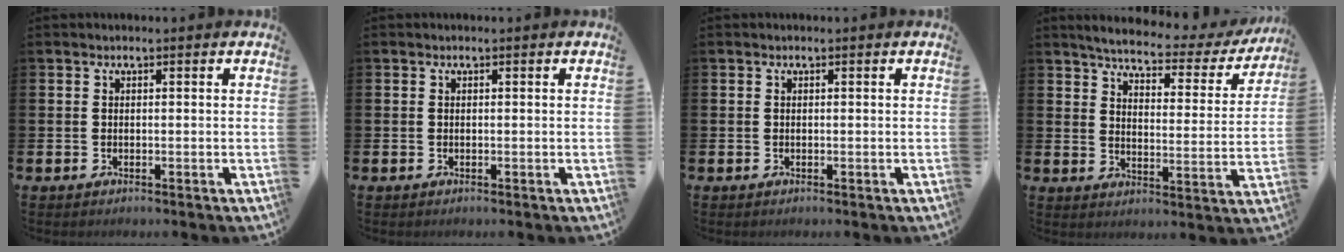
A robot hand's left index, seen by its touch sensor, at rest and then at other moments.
{"total": 0.0}
{"total": 0.0}
{"total": 5.2, "force": [4.6, 1.2, 2.2], "torque": [-0.059, -0.033, 0.071]}